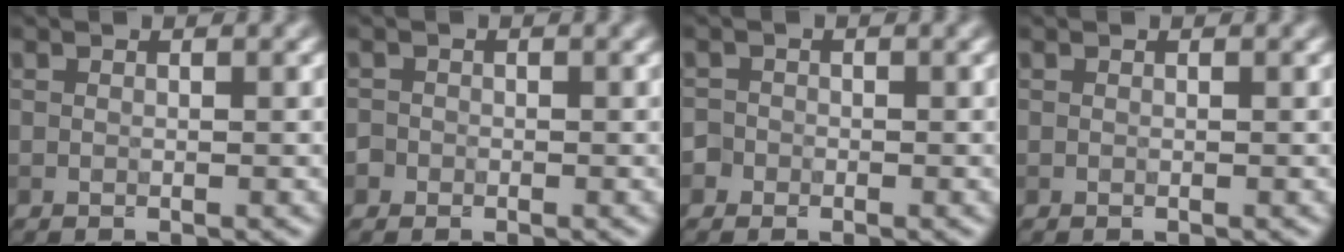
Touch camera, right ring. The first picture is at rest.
{"total": 0.8, "force": [-0.4, 0.7, 0.0], "torque": [0.007, -0.001, -0.008]}
{"total": 1.3, "force": [-0.6, 1.2, 0.1], "torque": [0.009, 0.005, -0.013]}
{"total": 0.0}